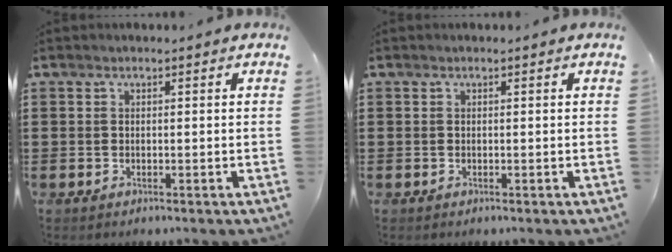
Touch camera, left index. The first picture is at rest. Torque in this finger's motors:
{"motor_torque": [0.00, 0.00, 0.00, 0.00]}